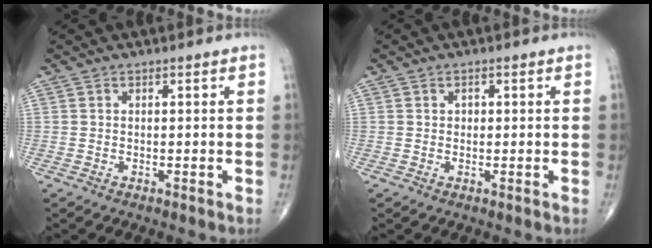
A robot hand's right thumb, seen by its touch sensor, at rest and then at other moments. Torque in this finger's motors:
{"motor_torque": [-0.05, 0.00, 0.09, 0.41, 0.02]}